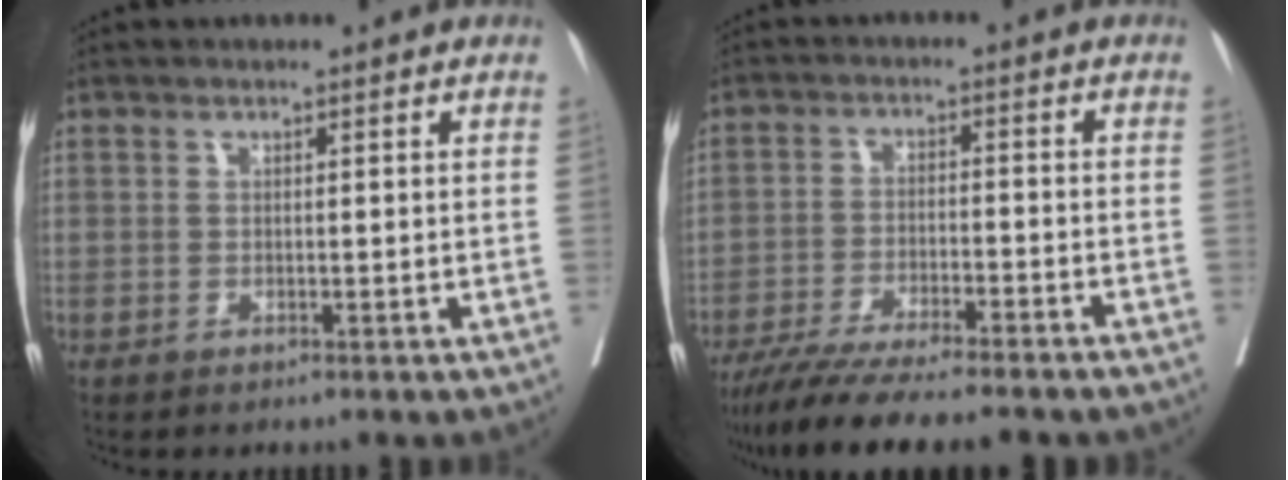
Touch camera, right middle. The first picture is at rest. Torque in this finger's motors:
{"motor_torque": [1.08, -1.06, 0.35, 0.15]}